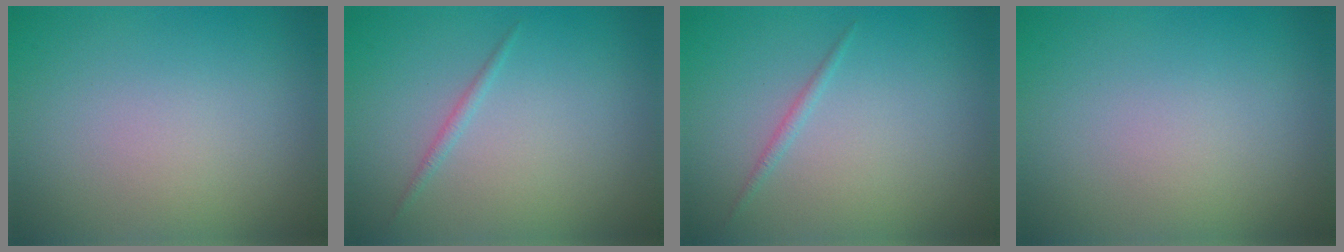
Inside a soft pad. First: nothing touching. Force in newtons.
{"total": 0.7, "press": 0.7, "slide": 0.0}
{"total": 0.7, "press": 0.7, "slide": 0.0}
{"total": 0.0}